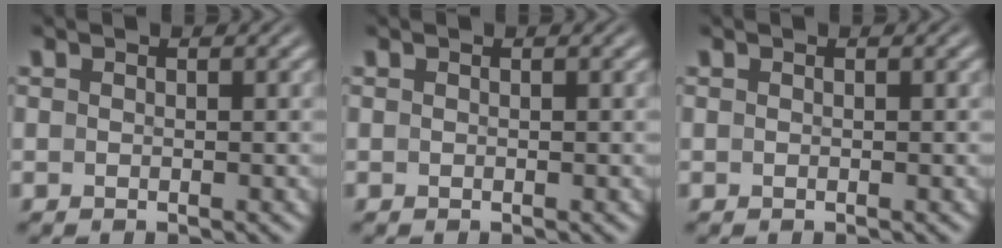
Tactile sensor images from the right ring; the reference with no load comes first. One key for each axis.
{"total": 0.0}
{"total": 0.0}